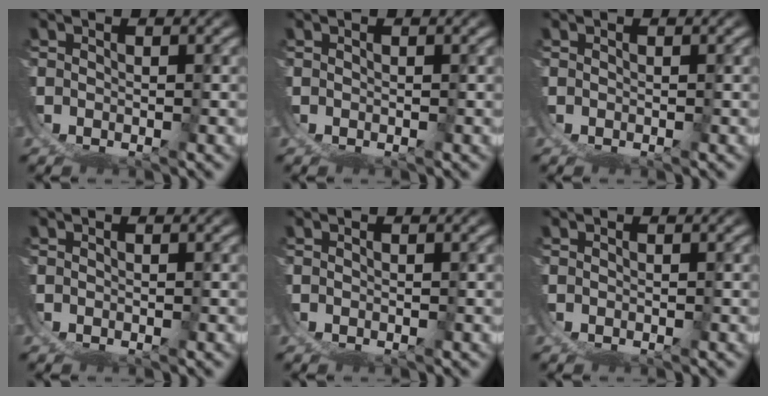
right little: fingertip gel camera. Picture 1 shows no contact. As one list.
[{"total": 0.0}, {"total": 0.0}, {"total": 0.0}, {"total": 0.0}, {"total": 0.0}]